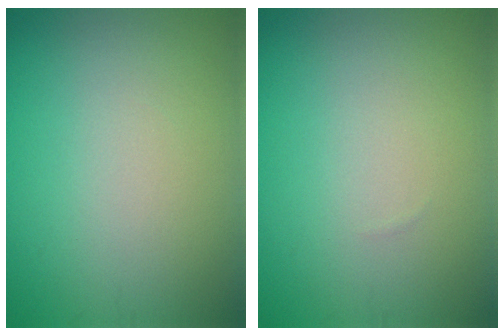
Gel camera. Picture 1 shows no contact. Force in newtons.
{"total": 0.0}